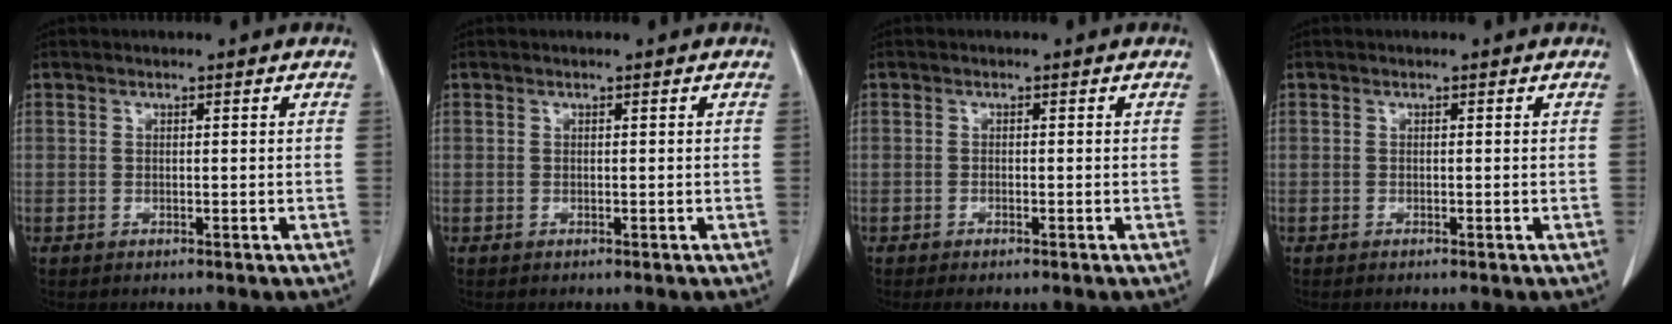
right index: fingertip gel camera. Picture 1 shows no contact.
{"total": 0.0}
{"total": 1.2, "force": [-1.0, 0.1, 0.8], "torque": [-0.013, -0.003, -0.014]}
{"total": 0.0}